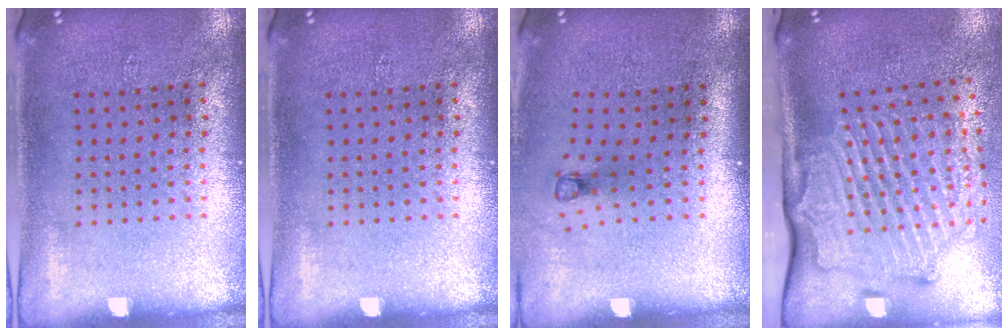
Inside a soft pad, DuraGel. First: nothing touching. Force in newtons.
{"total": 0.0}
{"total": 0.8, "press": 0.4, "slide": 0.7}
{"total": 3.1, "press": 2.4, "slide": 1.9}